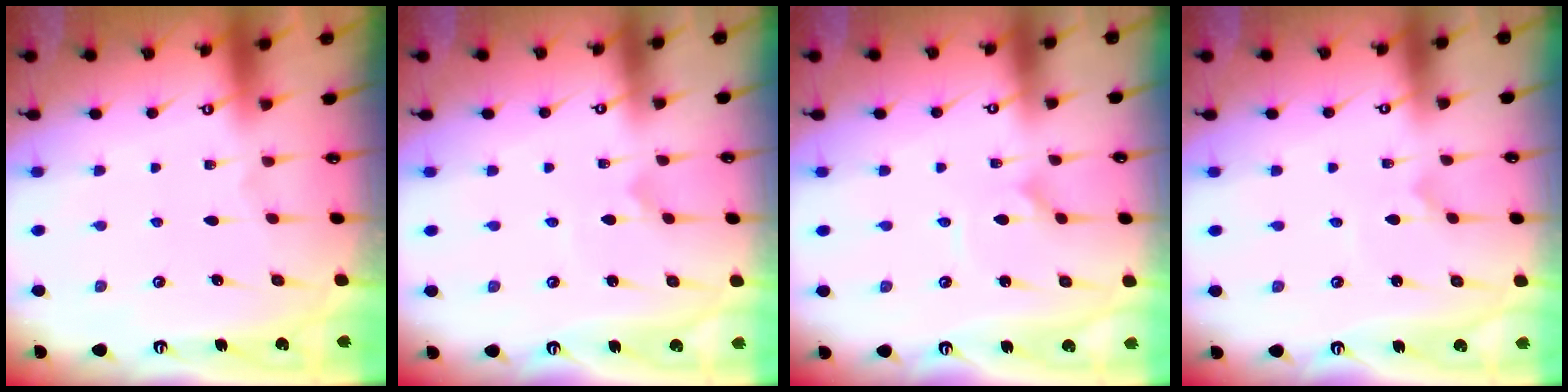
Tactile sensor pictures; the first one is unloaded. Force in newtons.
{"total": 0.9, "press": 0.9, "slide": 0.1}
{"total": 1.4, "press": 1.4, "slide": 0.1}
{"total": 0.0}